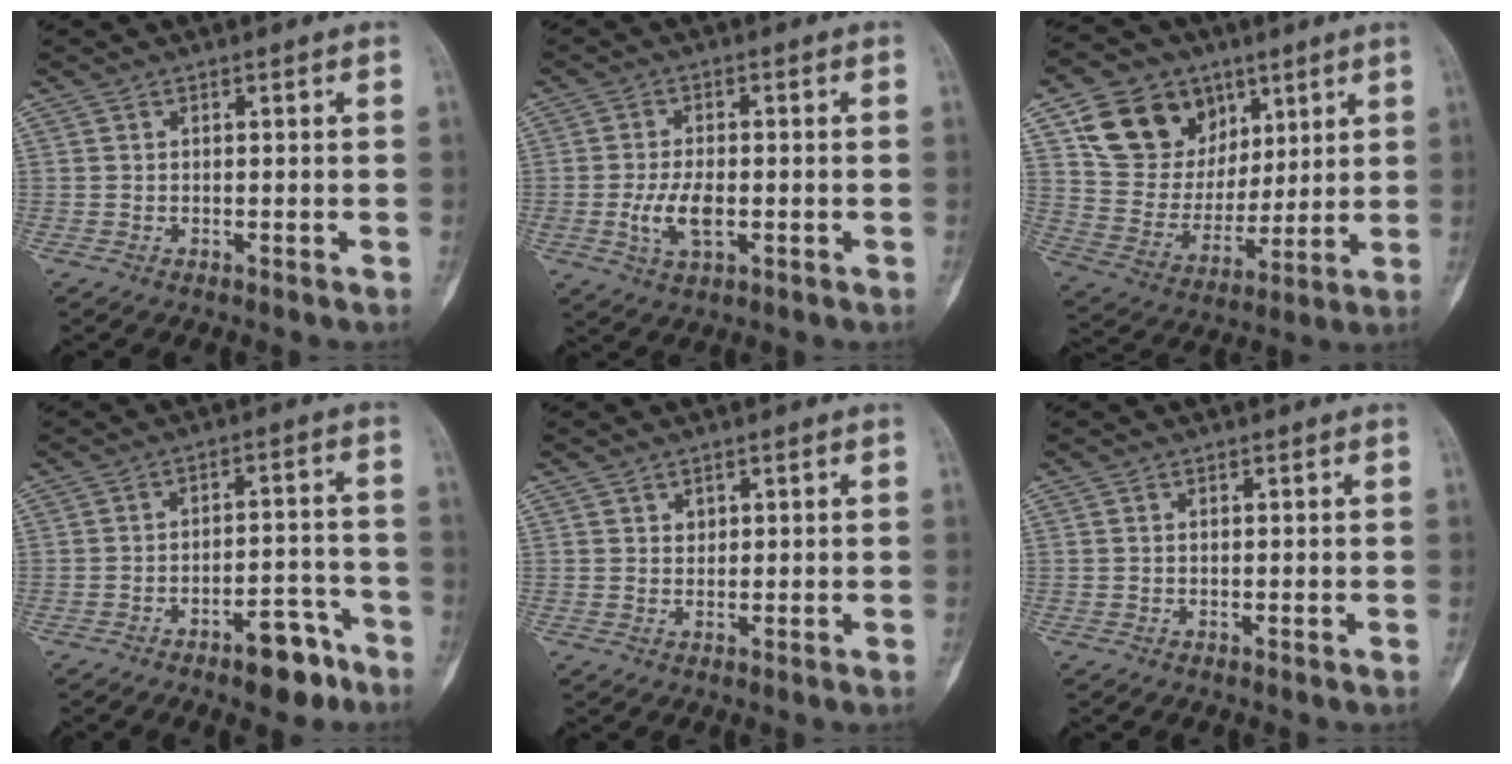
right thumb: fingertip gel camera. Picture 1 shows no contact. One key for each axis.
{"total": 6.4, "fx": -1.2, "fy": 3.2, "fz": 5.4, "tx": -0.107, "ty": -0.001, "tz": -0.018}
{"total": 17.9, "fx": 8.6, "fy": 13.8, "fz": 7.6, "tx": -0.100, "ty": -0.016, "tz": 0.166}
{"total": 8.0, "fx": -5.3, "fy": 3.5, "fz": 4.9, "tx": -0.052, "ty": 0.046, "tz": -0.073}
{"total": 1.5, "fx": 0.8, "fy": 1.2, "fz": 0.4, "tx": 0.005, "ty": -0.004, "tz": 0.012}
{"total": 0.0}